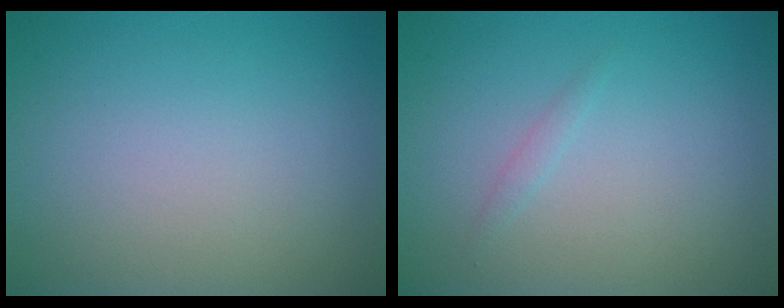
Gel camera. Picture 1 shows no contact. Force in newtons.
{"total": 0.7, "press": 0.7, "slide": 0.0}